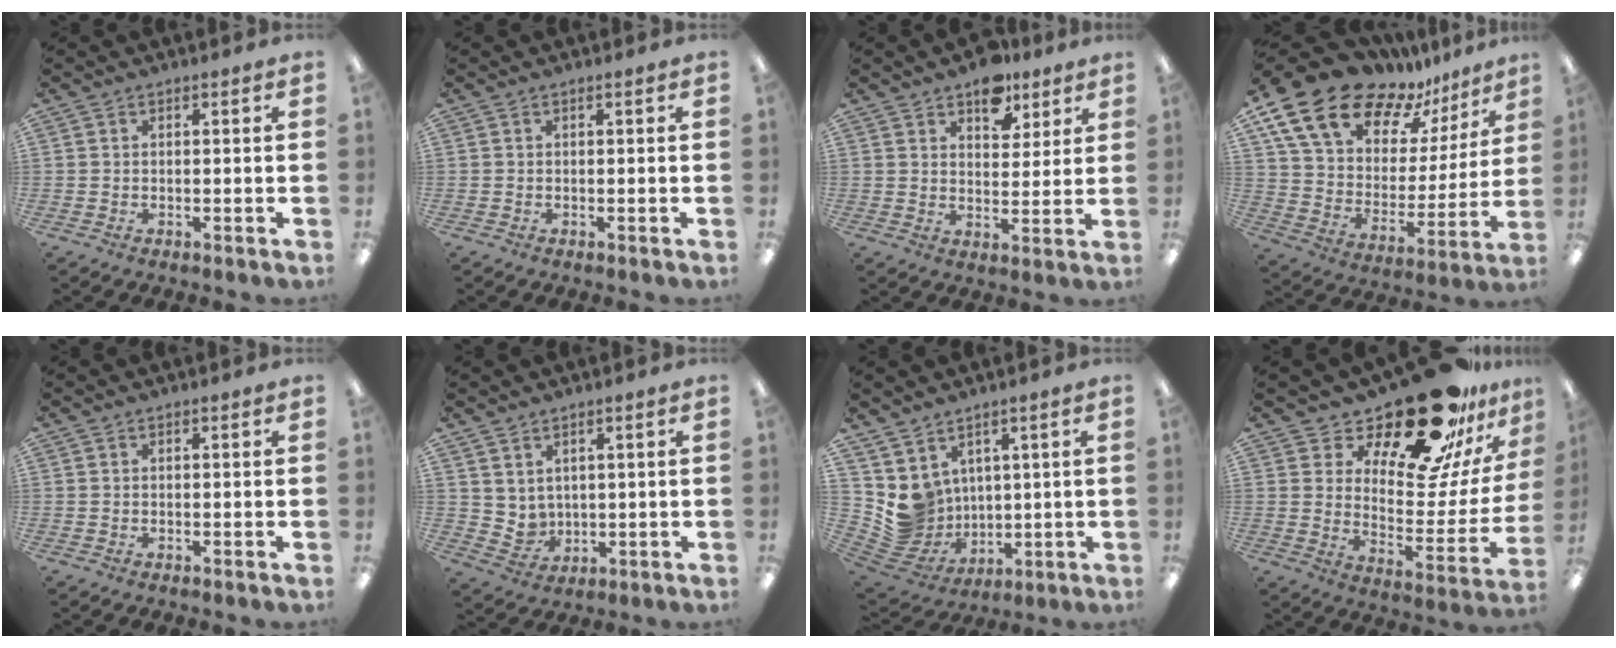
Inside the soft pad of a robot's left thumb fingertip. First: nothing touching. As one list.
[{"total": 0.0}, {"total": 9.2, "force": [6.5, 5.4, 3.7], "torque": [-0.029, -0.036, 0.112]}, {"total": 20.2, "force": [15.2, 10.2, 8.5], "torque": [-0.164, -0.108, 0.279]}, {"total": 0.0}, {"total": 4.4, "force": [3.2, 3.1, 0.2], "torque": [-0.019, -0.019, 0.064]}, {"total": 8.8, "force": [3.6, 7.9, 1.1], "torque": [-0.056, -0.042, 0.081]}, {"total": 24.9, "force": [20.1, 7.7, 12.5], "torque": [-0.170, -0.147, 0.333]}]